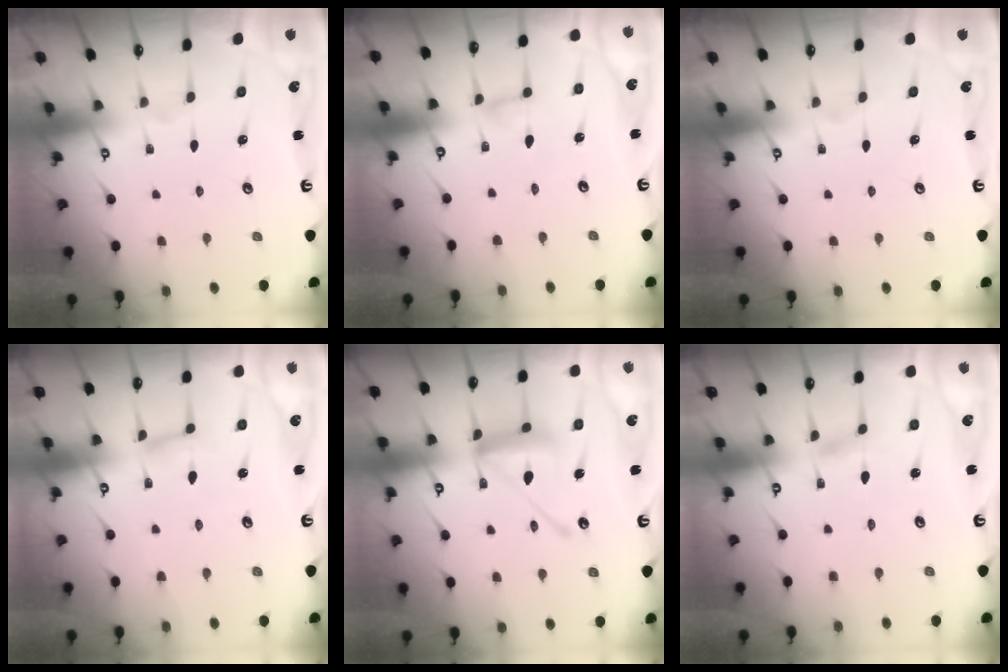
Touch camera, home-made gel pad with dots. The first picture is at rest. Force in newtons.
{"total": 2.9, "press": 2.9, "slide": 0.3}
{"total": 0.0}
{"total": 2.8, "press": 2.8, "slide": 0.2}
{"total": 14.9, "press": 14.8, "slide": 1.3}
{"total": 1.1, "press": 1.1, "slide": 0.1}